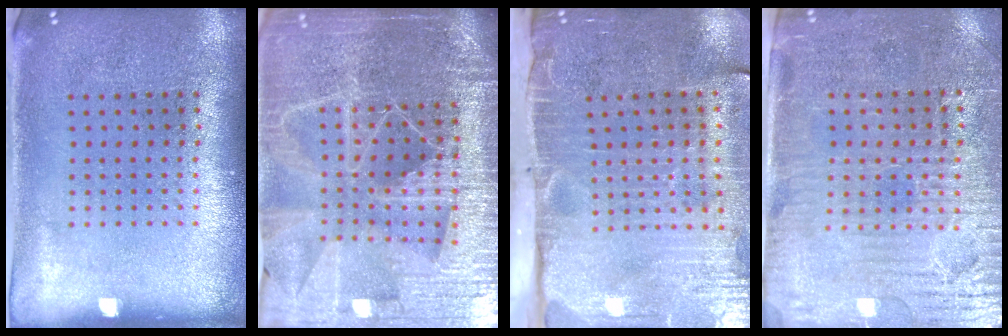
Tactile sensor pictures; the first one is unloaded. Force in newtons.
{"total": 5.8, "press": 5.1, "slide": 2.7}
{"total": 4.7, "press": 3.8, "slide": 2.7}
{"total": 3.9, "press": 3.4, "slide": 1.8}